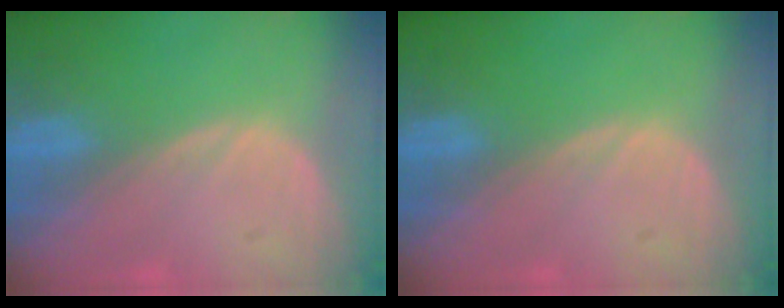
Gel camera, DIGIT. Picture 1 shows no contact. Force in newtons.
{"total": 0.0}